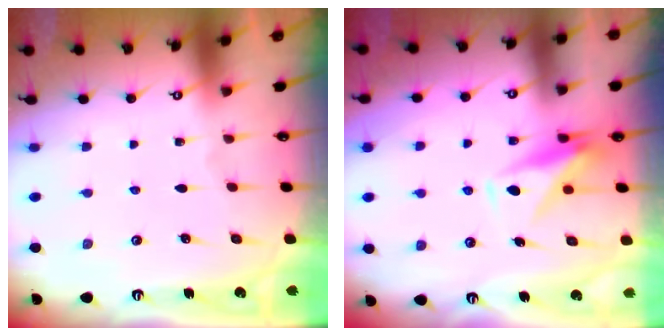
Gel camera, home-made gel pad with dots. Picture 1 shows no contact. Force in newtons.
{"total": 8.8, "press": 8.6, "slide": 1.7}